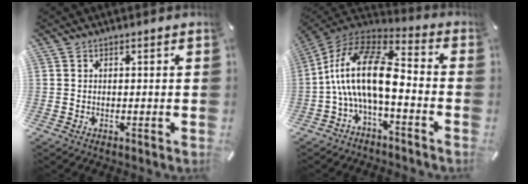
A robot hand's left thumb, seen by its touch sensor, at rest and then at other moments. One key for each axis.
{"total": 19.0, "fx": -2.1, "fy": 8.6, "fz": 16.8, "tx": -0.348, "ty": 0.013, "tz": -0.038}